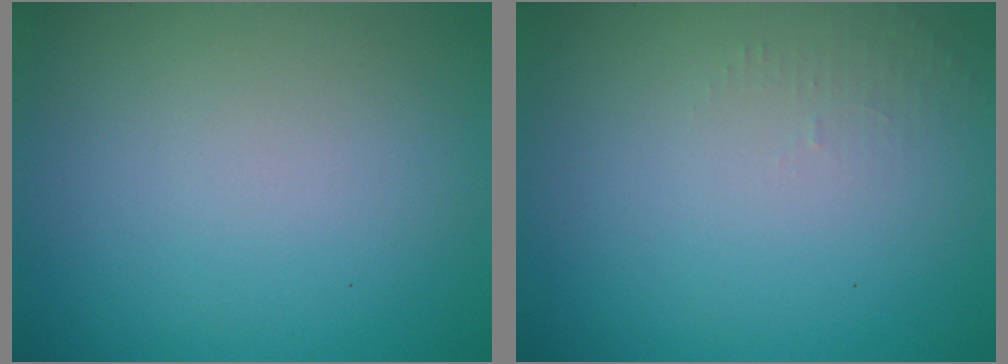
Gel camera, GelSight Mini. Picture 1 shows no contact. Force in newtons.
{"total": 1.0, "press": 0.9, "slide": 0.3}